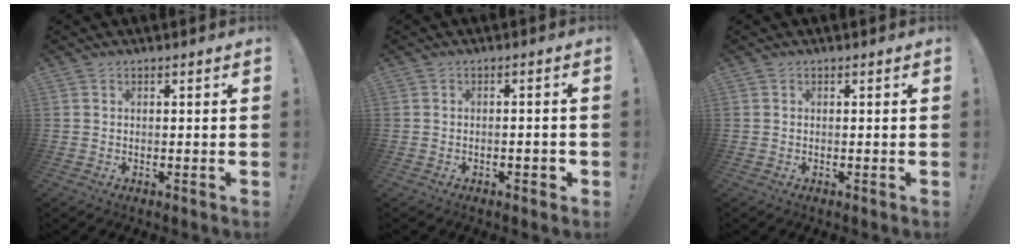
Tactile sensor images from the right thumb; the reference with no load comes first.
{"total": 1.3, "force": [-0.8, 0.8, 0.6], "torque": [-0.015, 0.009, -0.011]}
{"total": 0.0}